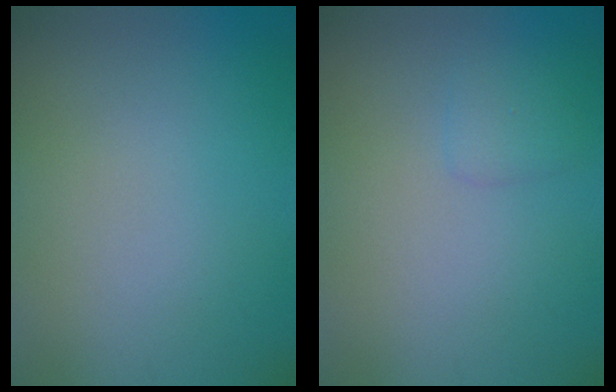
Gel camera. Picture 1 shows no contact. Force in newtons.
{"total": 1.0, "press": 1.0, "slide": 0.1}